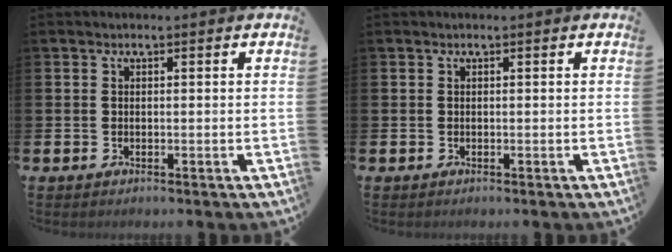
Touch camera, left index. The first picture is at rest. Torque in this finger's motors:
{"motor_torque": [0.00, 0.00, 0.01, 0.00]}